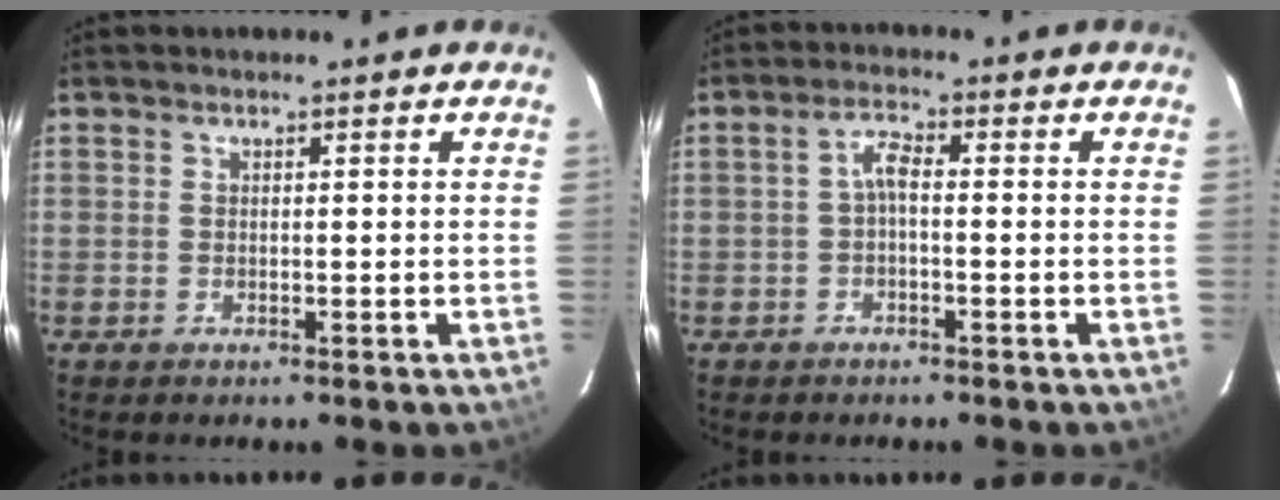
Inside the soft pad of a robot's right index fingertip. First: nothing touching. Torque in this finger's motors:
{"motor_torque": [0.54, -0.15, 0.32, 0.07]}